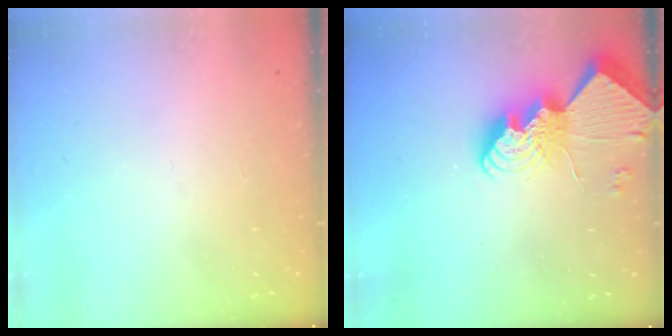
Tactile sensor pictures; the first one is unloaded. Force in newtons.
{"total": 12.4, "press": 12.4, "slide": 0.7}